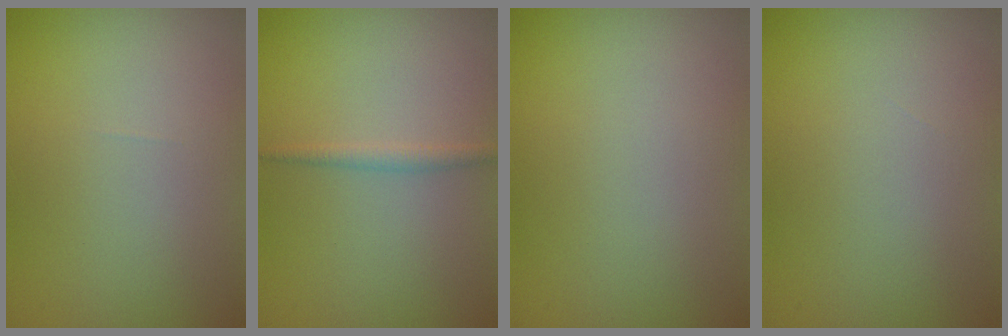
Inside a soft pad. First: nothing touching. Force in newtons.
{"total": 1.2, "press": 1.2, "slide": 0.1}
{"total": 0.0}
{"total": 0.0}